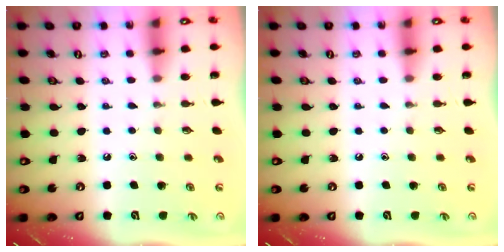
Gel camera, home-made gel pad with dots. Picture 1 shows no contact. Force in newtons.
{"total": 0.0}